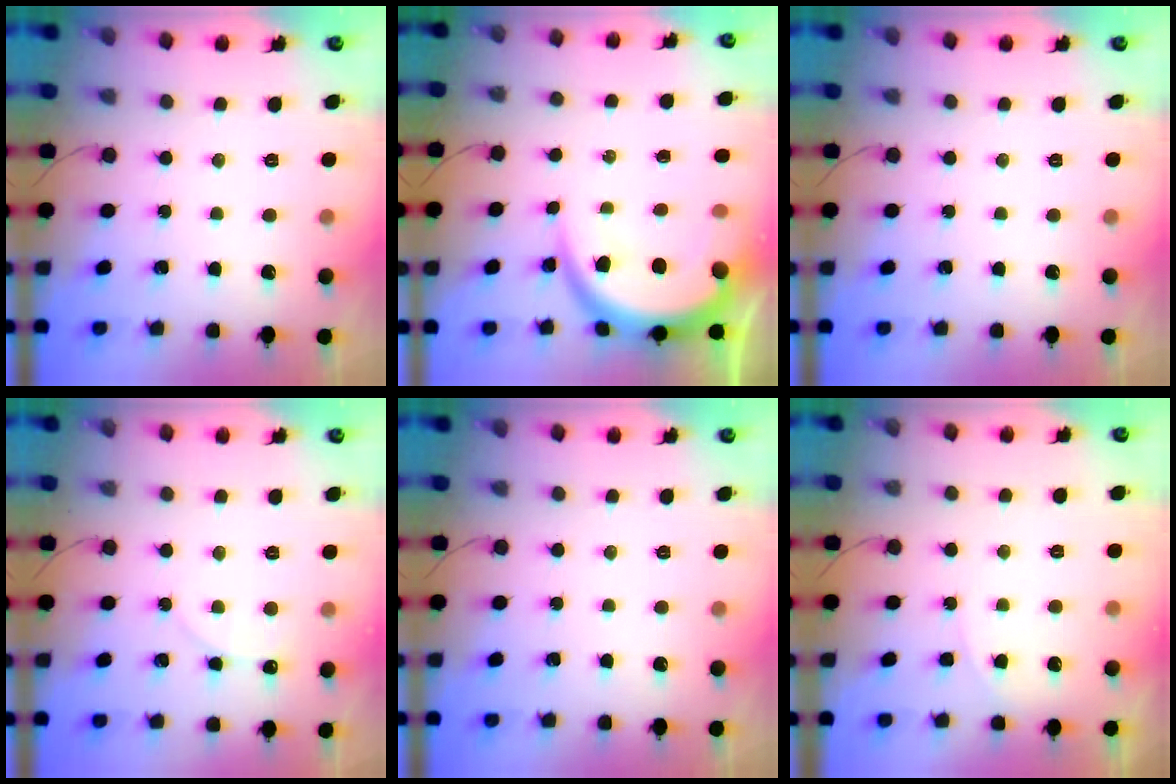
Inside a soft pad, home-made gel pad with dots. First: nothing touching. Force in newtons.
{"total": 11.3, "press": 11.2, "slide": 1.4}
{"total": 0.0}
{"total": 2.7, "press": 2.7, "slide": 0.4}
{"total": 0.0}
{"total": 4.6, "press": 4.3, "slide": 1.6}